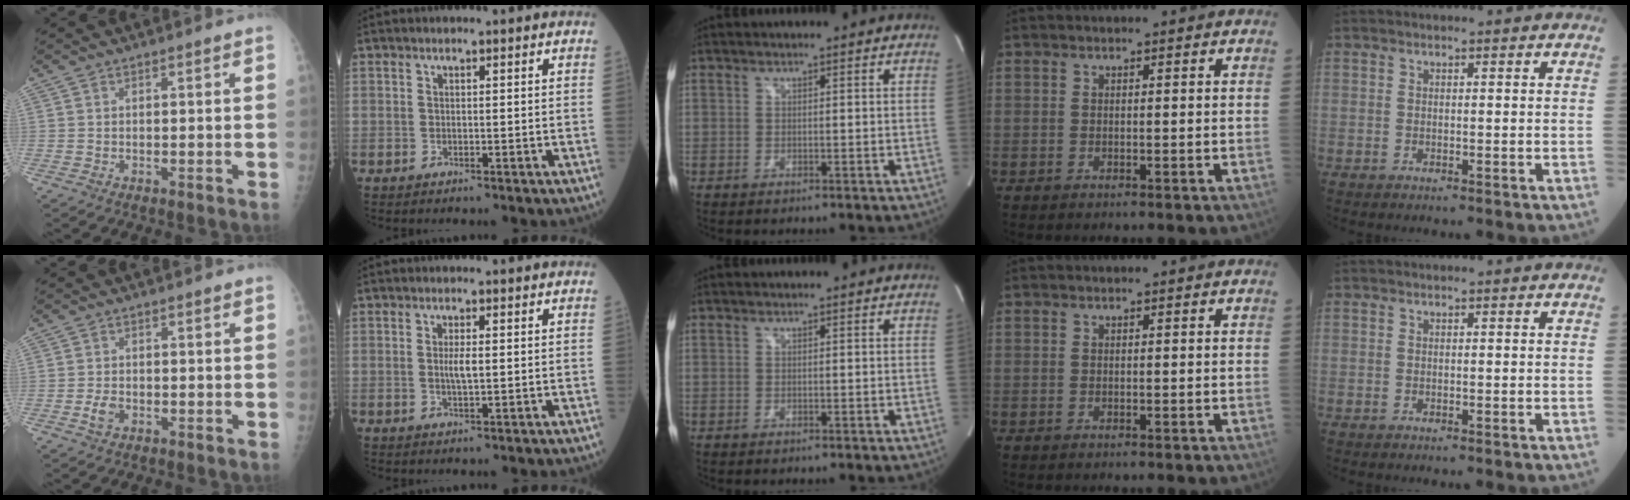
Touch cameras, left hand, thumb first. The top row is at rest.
{"thumb": {"total": 2.4, "force": [-0.9, 1.6, 1.6], "torque": [-0.030, 0.002, -0.016]}, "index": {"total": 2.1, "force": [-0.1, 0.3, 2.1], "torque": [-0.045, -0.005, 0.000]}}